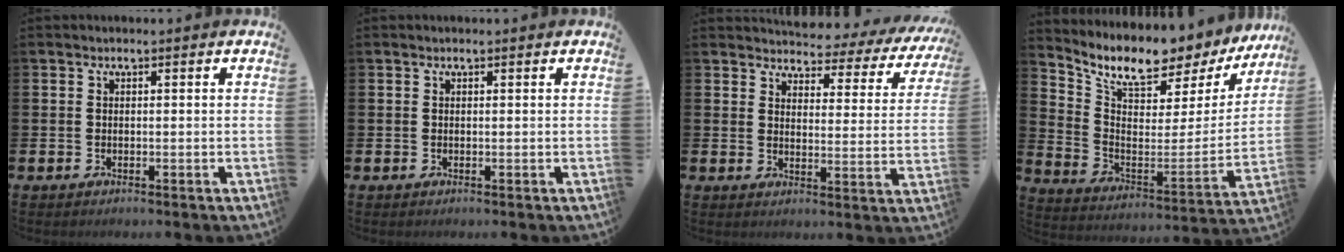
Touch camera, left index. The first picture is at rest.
{"total": 0.0}
{"total": 3.2, "force": [2.9, 1.2, 0.6], "torque": [-0.024, -0.031, 0.041]}
{"total": 10.4, "force": [9.0, 3.0, 4.1], "torque": [-0.113, -0.068, 0.151]}